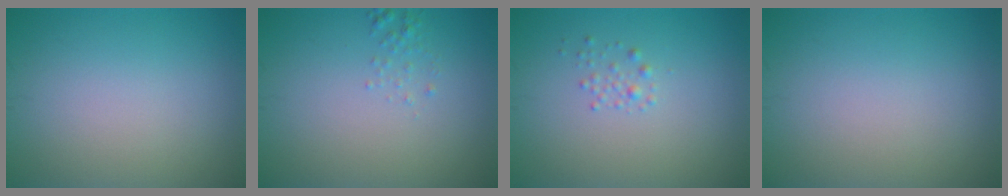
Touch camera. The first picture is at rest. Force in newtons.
{"total": 0.8, "press": 0.8, "slide": 0.1}
{"total": 0.9, "press": 0.9, "slide": 0.0}
{"total": 0.0}